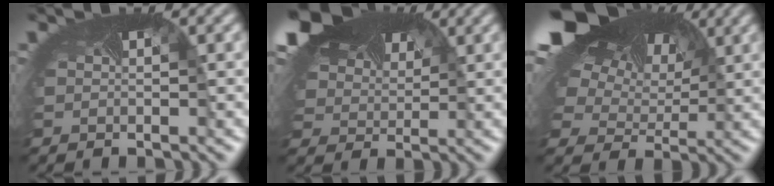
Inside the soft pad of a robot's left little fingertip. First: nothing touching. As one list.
[{"total": 13.5, "force": [7.6, 8.2, 7.6], "torque": [-0.200, 0.035, 0.136]}, {"total": 16.2, "force": [7.3, 10.5, 9.8], "torque": [-0.243, 0.033, 0.142]}]